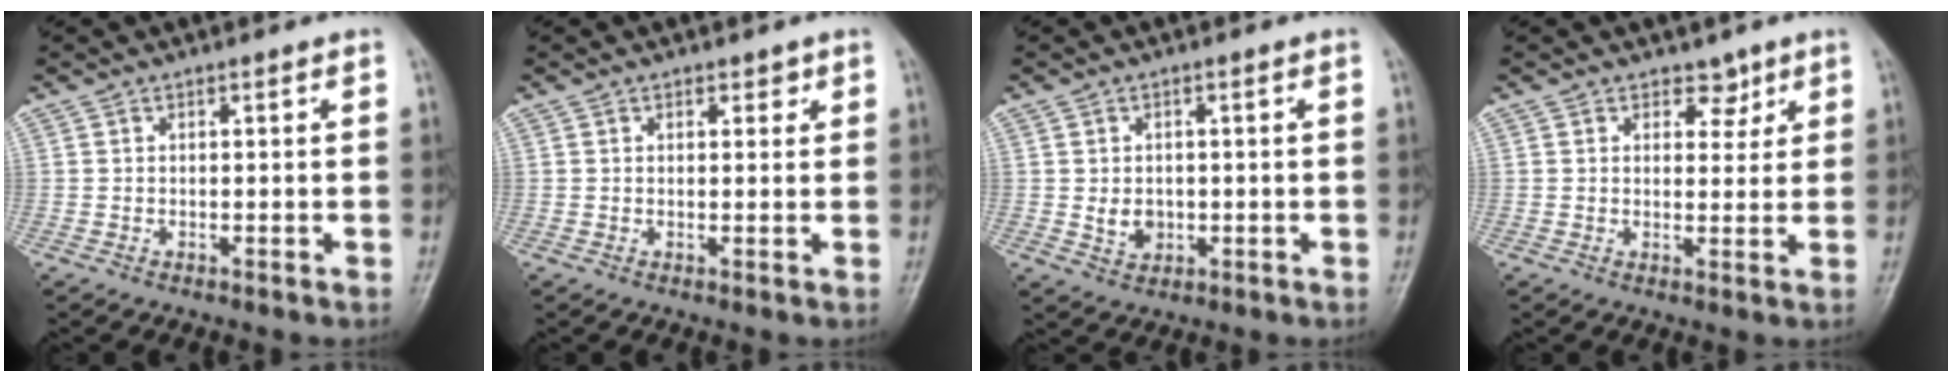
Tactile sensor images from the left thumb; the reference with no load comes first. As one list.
[{"total": 1.7, "force": [1.0, 1.1, 0.8], "torque": [0.004, -0.003, 0.009]}, {"total": 3.8, "force": [-0.2, 3.1, 2.2], "torque": [-0.025, -0.002, 0.004]}, {"total": 3.4, "force": [2.2, 2.3, 1.1], "torque": [0.012, -0.012, 0.030]}]